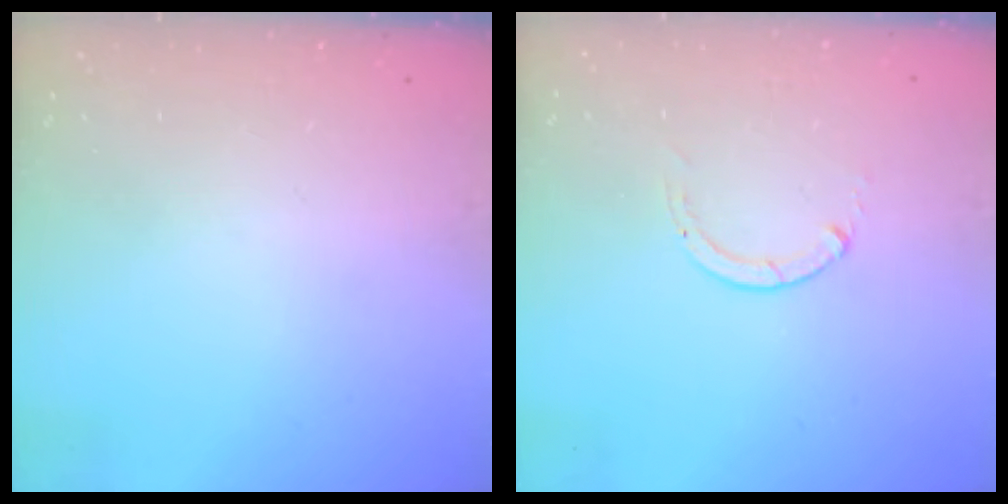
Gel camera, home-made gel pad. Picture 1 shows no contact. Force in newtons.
{"total": 0.0}